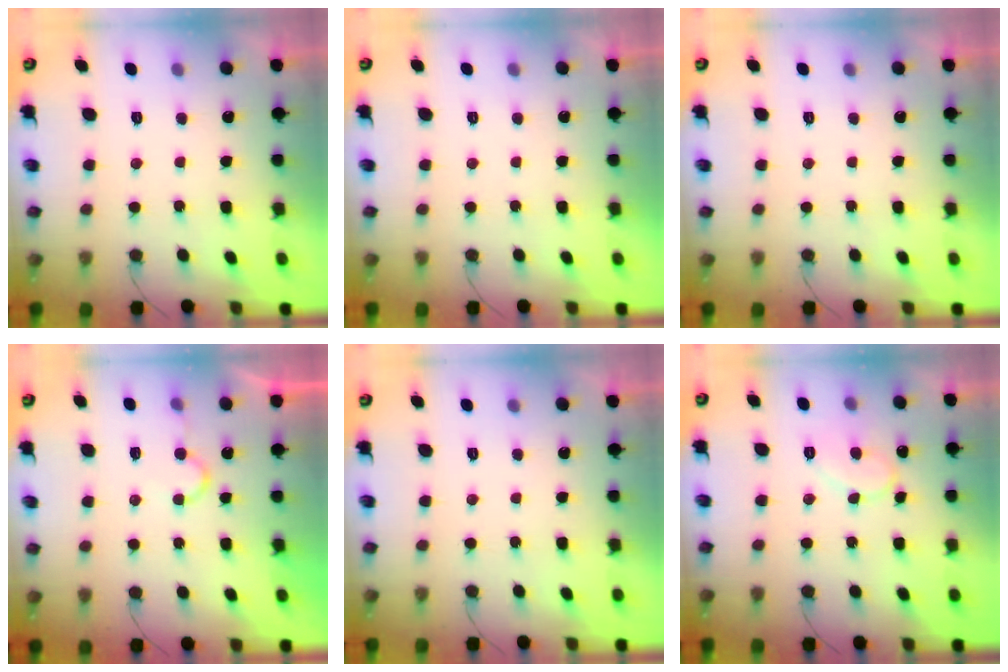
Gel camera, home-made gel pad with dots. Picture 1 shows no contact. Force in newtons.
{"total": 2.0, "press": 2.0, "slide": 0.1}
{"total": 0.0}
{"total": 4.7, "press": 4.7, "slide": 0.3}
{"total": 0.0}
{"total": 9.1, "press": 9.1, "slide": 0.8}